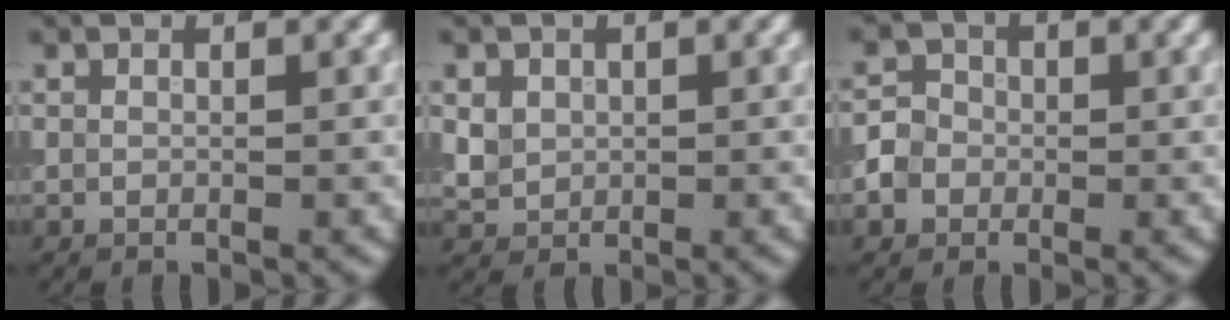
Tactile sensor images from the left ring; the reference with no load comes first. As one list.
[{"total": 2.2, "force": [0.5, 1.9, 0.9], "torque": [-0.016, -0.004, 0.011]}, {"total": 3.1, "force": [-0.9, 2.8, 1.0], "torque": [-0.002, 0.005, -0.024]}]